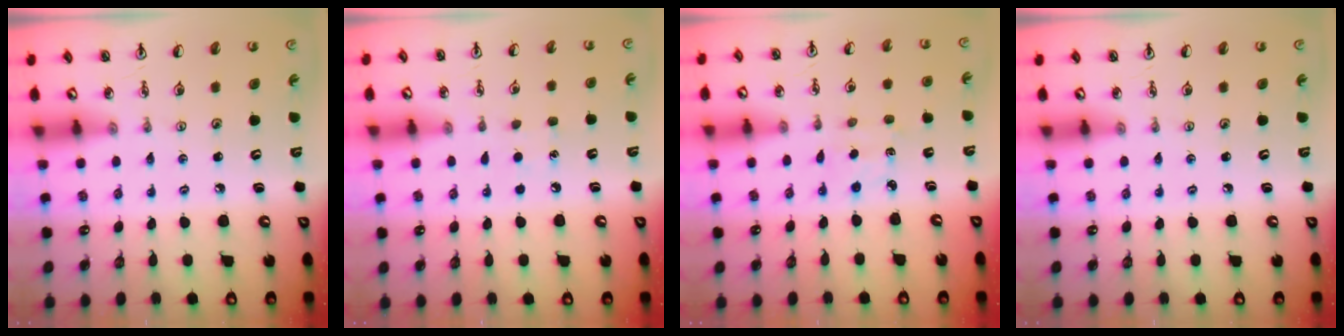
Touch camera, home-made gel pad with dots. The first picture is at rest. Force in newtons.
{"total": 5.0, "press": 4.9, "slide": 0.6}
{"total": 2.1, "press": 2.0, "slide": 0.6}
{"total": 0.0}